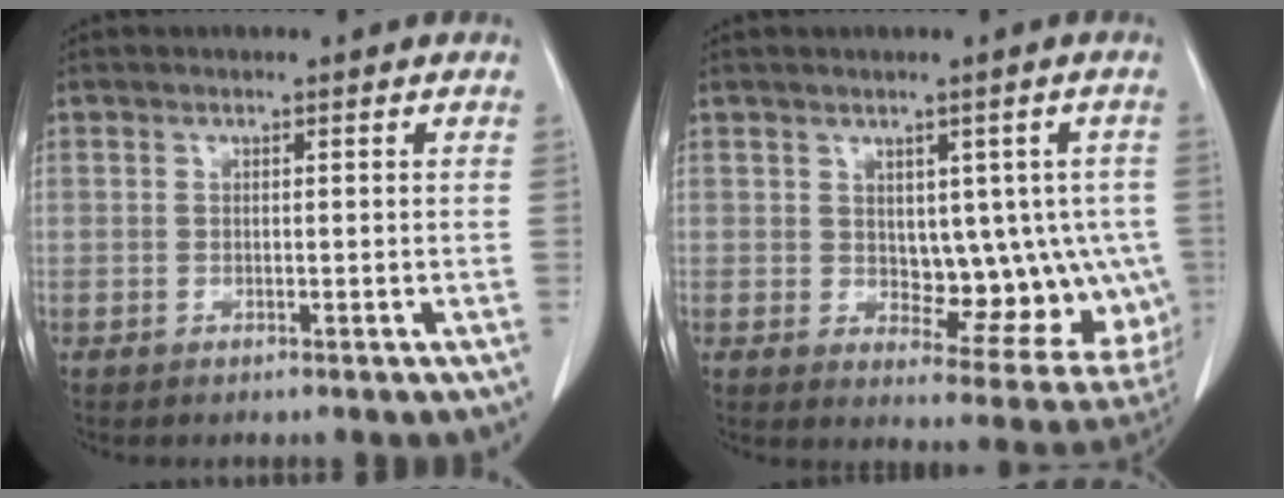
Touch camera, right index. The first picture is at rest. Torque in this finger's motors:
{"motor_torque": [0.20, 0.22, 0.13, 0.00]}